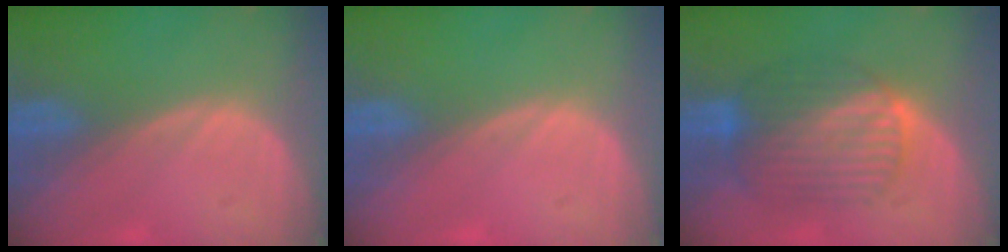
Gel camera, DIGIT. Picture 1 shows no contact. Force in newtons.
{"total": 0.0}
{"total": 8.4, "press": 8.4, "slide": 0.5}